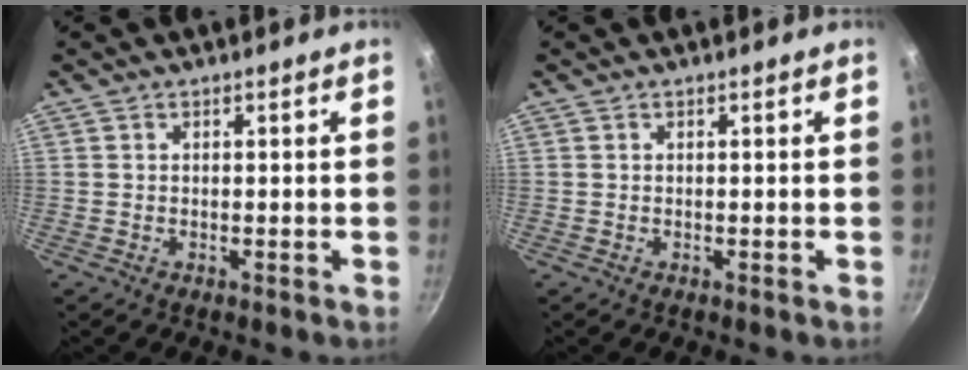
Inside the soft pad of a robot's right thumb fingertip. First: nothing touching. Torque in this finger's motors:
{"motor_torque": [-0.01, 0.01, 0.01, 0.00, 0.00]}